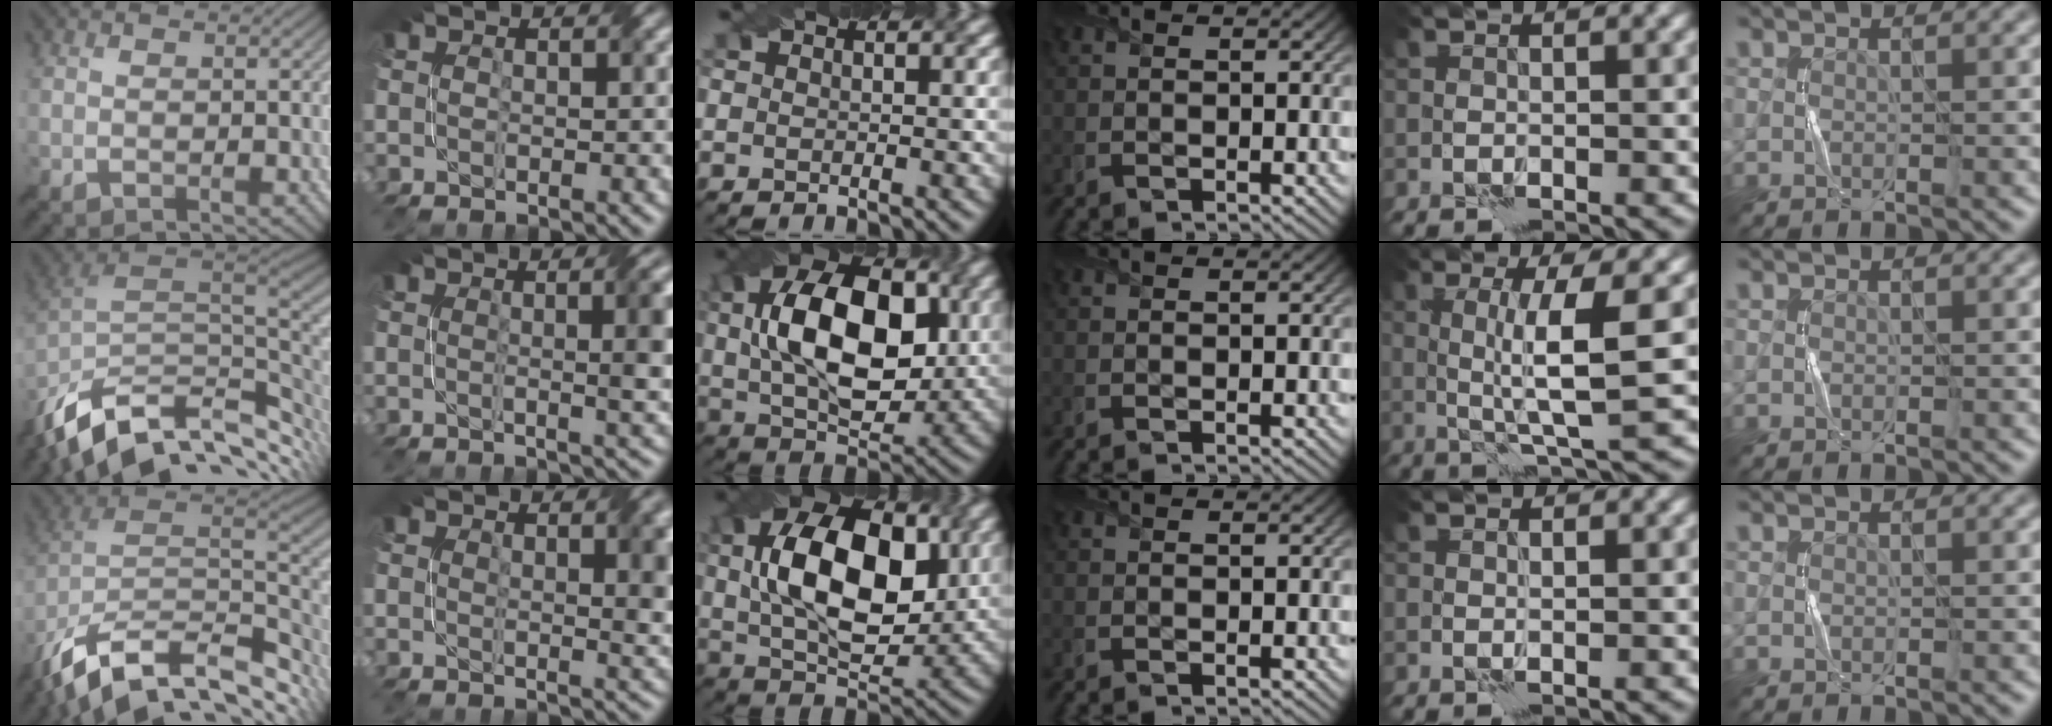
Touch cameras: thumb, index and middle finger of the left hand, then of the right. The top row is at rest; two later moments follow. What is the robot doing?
{"motion": "twist", "object": "screw"}